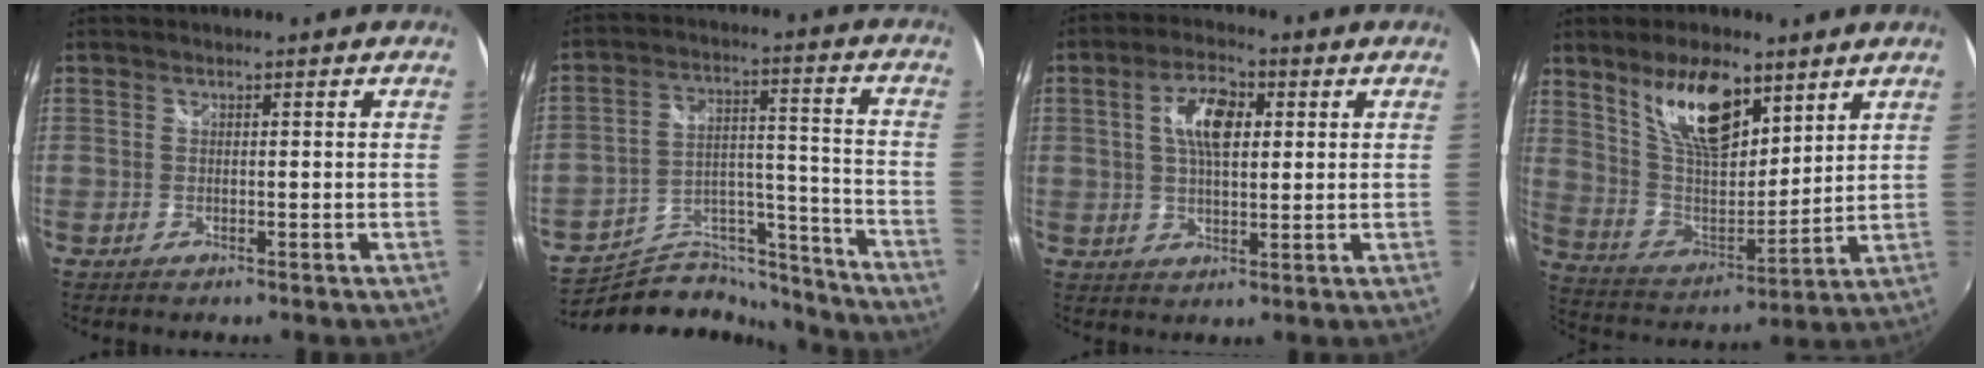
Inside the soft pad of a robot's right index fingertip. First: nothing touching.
{"total": 14.5, "force": [-13.4, 4.9, 2.4], "torque": [-0.031, 0.060, -0.208]}
{"total": 8.2, "force": [2.0, 3.9, 6.9], "torque": [-0.123, 0.015, 0.035]}
{"total": 16.2, "force": [9.4, 6.8, 11.2], "torque": [-0.198, -0.002, 0.182]}